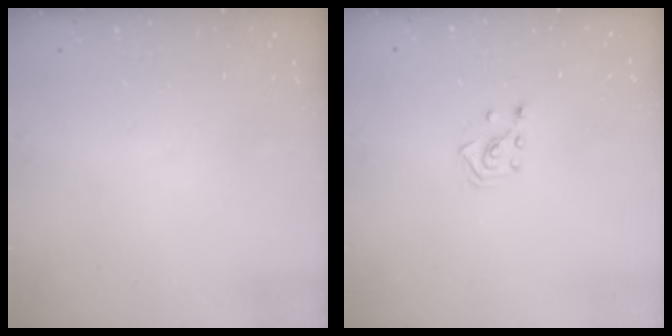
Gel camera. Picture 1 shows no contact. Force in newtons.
{"total": 2.3, "press": 2.2, "slide": 0.7}